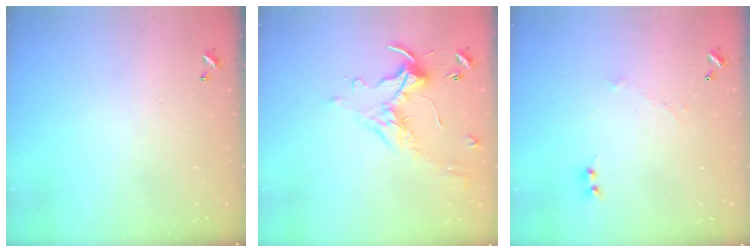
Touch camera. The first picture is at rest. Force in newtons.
{"total": 0.9, "press": 0.5, "slide": 0.7}
{"total": 0.0}